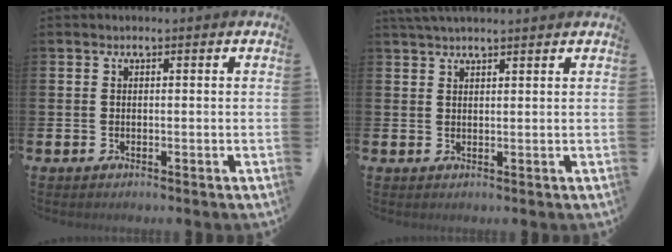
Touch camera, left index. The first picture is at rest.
{"total": 2.2, "force": [2.1, 0.0, 0.6], "torque": [-0.016, -0.004, 0.039]}